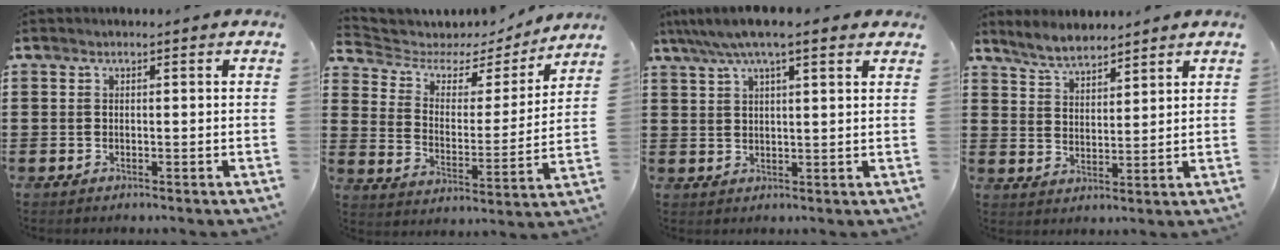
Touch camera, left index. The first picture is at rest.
{"total": 4.4, "force": [3.4, 2.4, 1.3], "torque": [-0.053, -0.022, 0.051]}
{"total": 6.3, "force": [4.6, 1.1, 4.2], "torque": [-0.093, -0.001, 0.082]}
{"total": 4.5, "force": [4.3, 0.9, 0.8], "torque": [-0.031, -0.005, 0.080]}